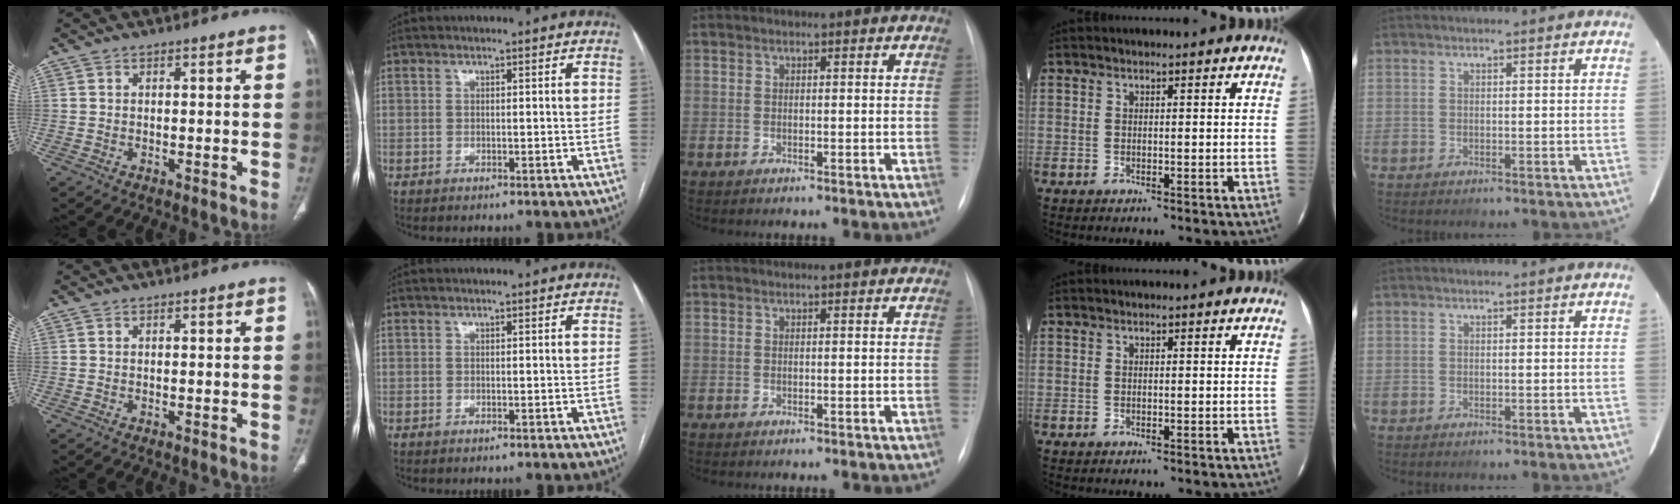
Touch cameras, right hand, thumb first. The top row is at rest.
{}